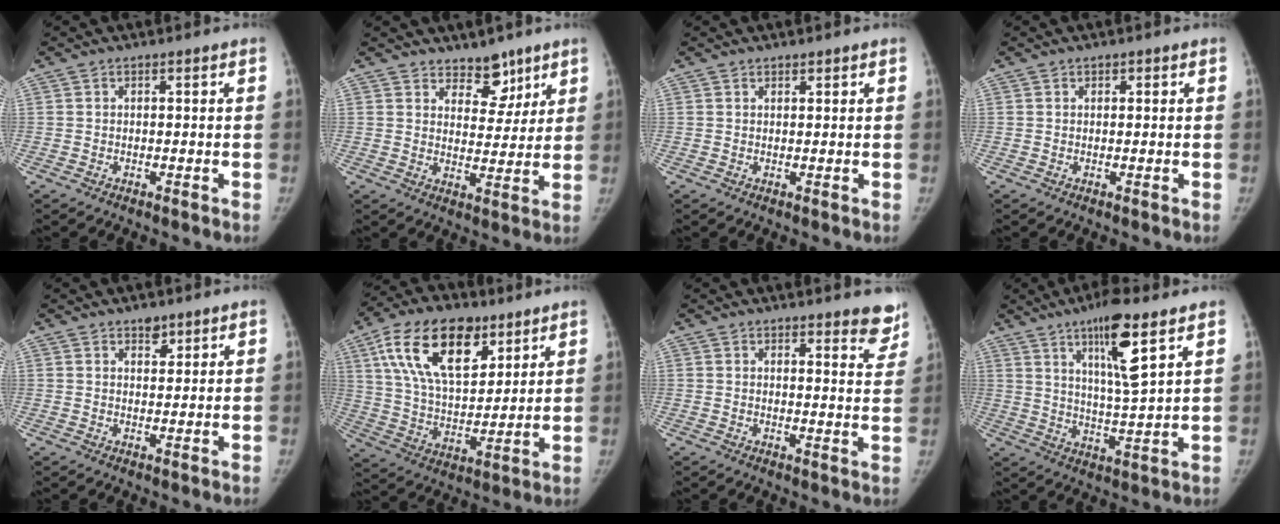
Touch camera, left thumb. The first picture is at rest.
{"total": 6.7, "force": [5.0, 3.8, 2.2], "torque": [0.007, -0.035, 0.080]}
{"total": 1.0, "force": [0.8, 0.4, 0.3], "torque": [0.002, -0.005, 0.012]}
{"total": 0.7, "force": [0.4, 0.5, 0.3], "torque": [0.003, -0.001, 0.004]}
{"total": 2.6, "force": [1.9, 1.4, 1.1], "torque": [-0.001, -0.012, 0.029]}
{"total": 20.2, "force": [10.1, 10.8, 13.6], "torque": [-0.215, -0.029, 0.184]}
{"total": 7.0, "force": [6.0, 2.2, 3.0], "torque": [0.005, -0.037, 0.055]}
{"total": 11.9, "force": [6.5, 1.7, 9.8], "torque": [-0.164, -0.040, 0.112]}